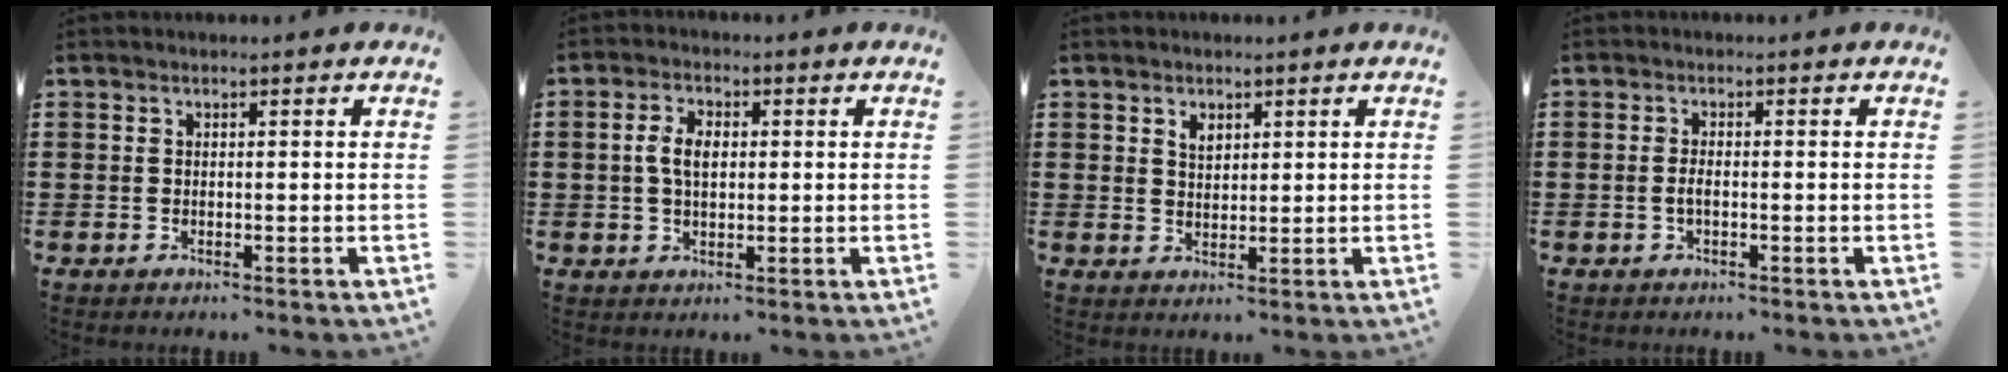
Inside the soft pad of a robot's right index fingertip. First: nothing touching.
{"total": 4.3, "force": [0.4, 2.2, 3.6], "torque": [-0.083, 0.004, 0.003]}
{"total": 1.9, "force": [1.3, 1.0, 1.0], "torque": [-0.024, 0.001, 0.025]}
{"total": 1.4, "force": [-0.4, 0.4, 1.3], "torque": [-0.032, -0.001, -0.010]}